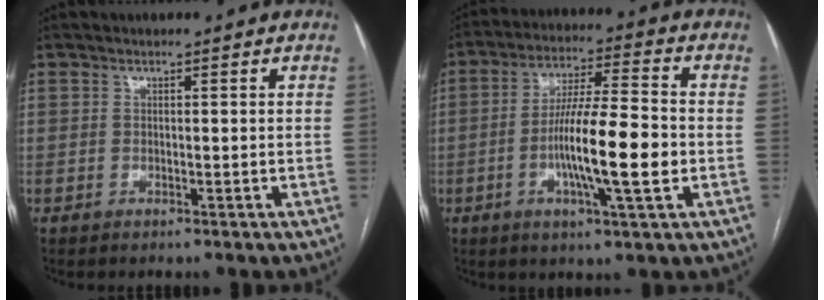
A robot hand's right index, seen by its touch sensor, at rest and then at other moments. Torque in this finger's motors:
{"motor_torque": [0.82, -0.39, 0.75, 0.20]}